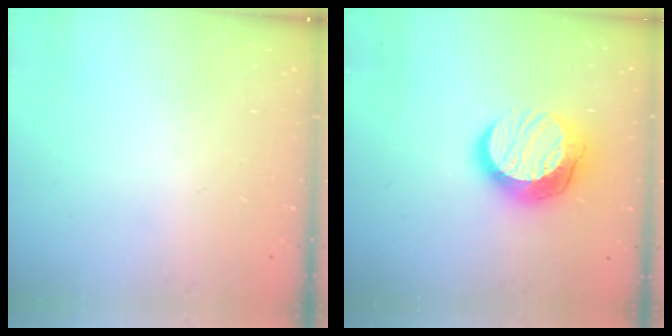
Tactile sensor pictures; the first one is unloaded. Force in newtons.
{"total": 15.1, "press": 15.1, "slide": 1.1}